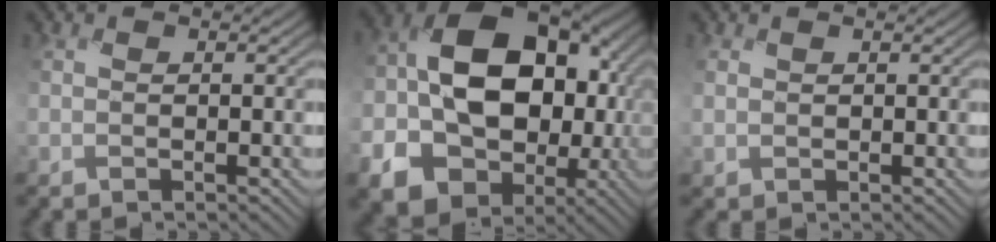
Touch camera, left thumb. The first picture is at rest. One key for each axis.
{"total": 18.2, "fx": -2.5, "fy": 14.2, "fz": 11.2, "tx": -0.211, "ty": -0.044, "tz": -0.020}
{"total": 0.8, "fx": 0.4, "fy": 0.5, "fz": -0.3, "tx": -0.006, "ty": -0.002, "tz": 0.005}